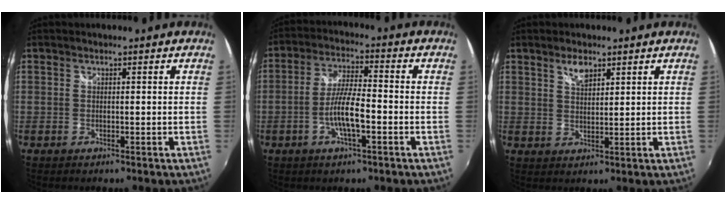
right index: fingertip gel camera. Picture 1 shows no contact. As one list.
[{"total": 8.0, "force": [-2.8, 1.6, 7.3], "torque": [-0.146, 0.003, -0.051]}, {"total": 3.4, "force": [2.3, 1.5, 2.1], "torque": [-0.035, 0.002, 0.040]}]